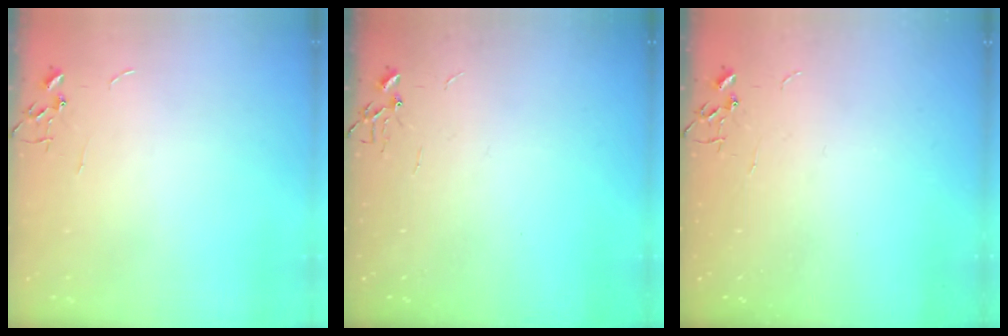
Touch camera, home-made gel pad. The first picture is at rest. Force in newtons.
{"total": 0.0}
{"total": 0.0}